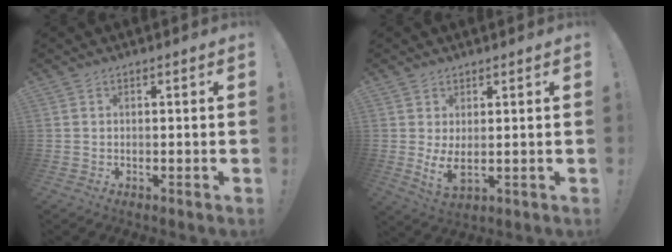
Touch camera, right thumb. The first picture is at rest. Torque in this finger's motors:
{"motor_torque": [0.83, 0.79, 0.34, -0.28, 0.04]}